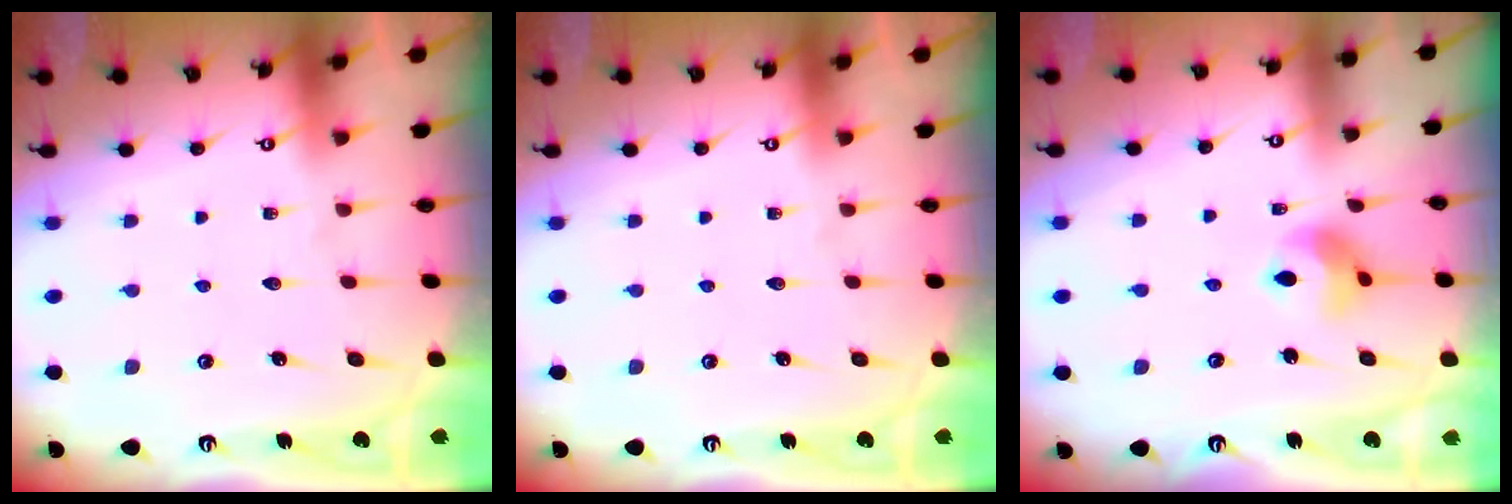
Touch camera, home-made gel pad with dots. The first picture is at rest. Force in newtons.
{"total": 0.0}
{"total": 7.7, "press": 7.7, "slide": 0.9}